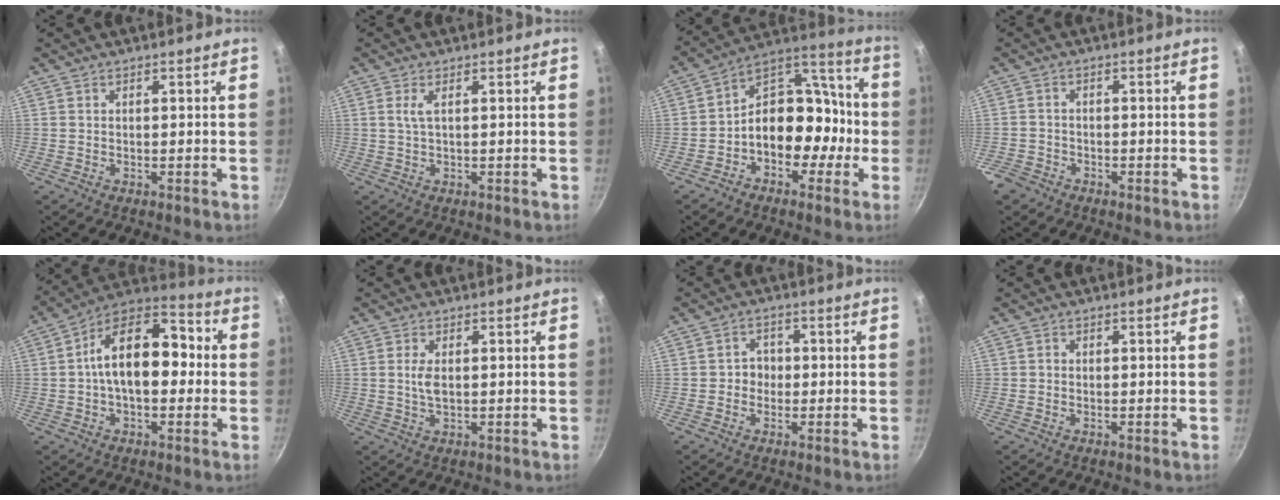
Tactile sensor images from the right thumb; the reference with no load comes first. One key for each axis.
{"total": 1.8, "fx": 0.5, "fy": 0.5, "fz": 1.7, "tx": -0.049, "ty": 0.007, "tz": 0.016}
{"total": 15.7, "fx": -3.1, "fy": 10.6, "fz": 11.2, "tx": -0.126, "ty": 0.062, "tz": -0.061}
{"total": 3.3, "fx": -2.4, "fy": 2.1, "fz": 0.6, "tx": -0.010, "ty": 0.009, "tz": -0.047}
{"total": 16.8, "fx": 0.8, "fy": 9.6, "fz": 13.8, "tx": -0.202, "ty": 0.044, "tz": -0.001}
{"total": 3.1, "fx": 0.3, "fy": 1.4, "fz": 2.7, "tx": -0.059, "ty": -0.004, "tz": 0.008}
{"total": 3.2, "fx": -0.4, "fy": 2.9, "fz": 1.4, "tx": 0.003, "ty": 0.011, "tz": -0.015}
{"total": 0.6, "fx": -0.1, "fy": 0.6, "fz": 0.2, "tx": 0.001, "ty": 0.003, "tz": -0.003}